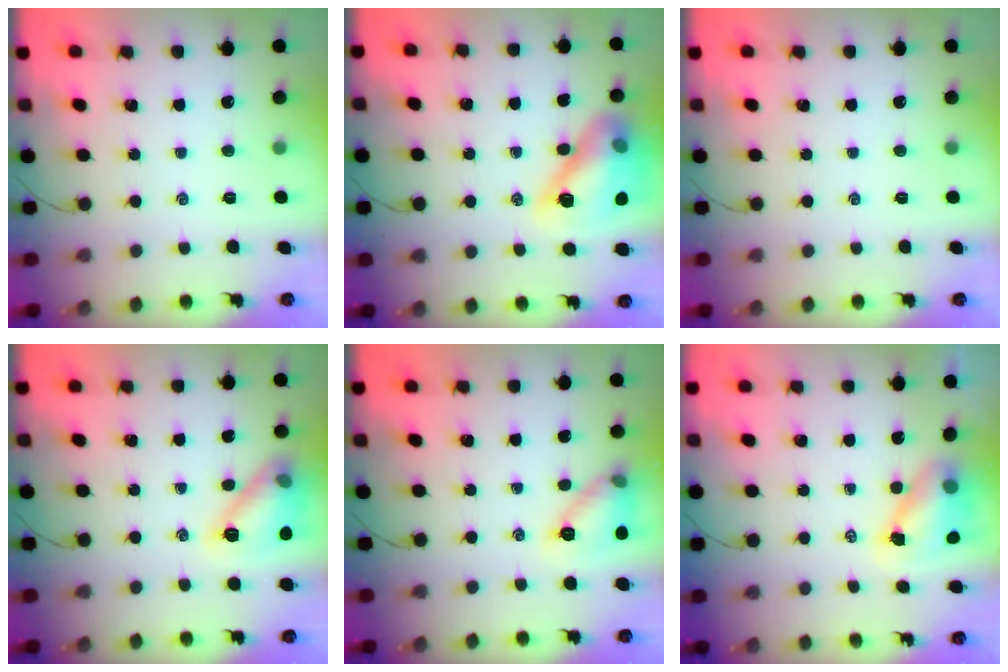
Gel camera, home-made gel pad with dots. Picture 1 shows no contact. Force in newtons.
{"total": 15.4, "press": 14.9, "slide": 4.0}
{"total": 0.0}
{"total": 13.3, "press": 13.3, "slide": 0.2}
{"total": 11.3, "press": 11.3, "slide": 0.4}
{"total": 8.1, "press": 8.0, "slide": 1.1}